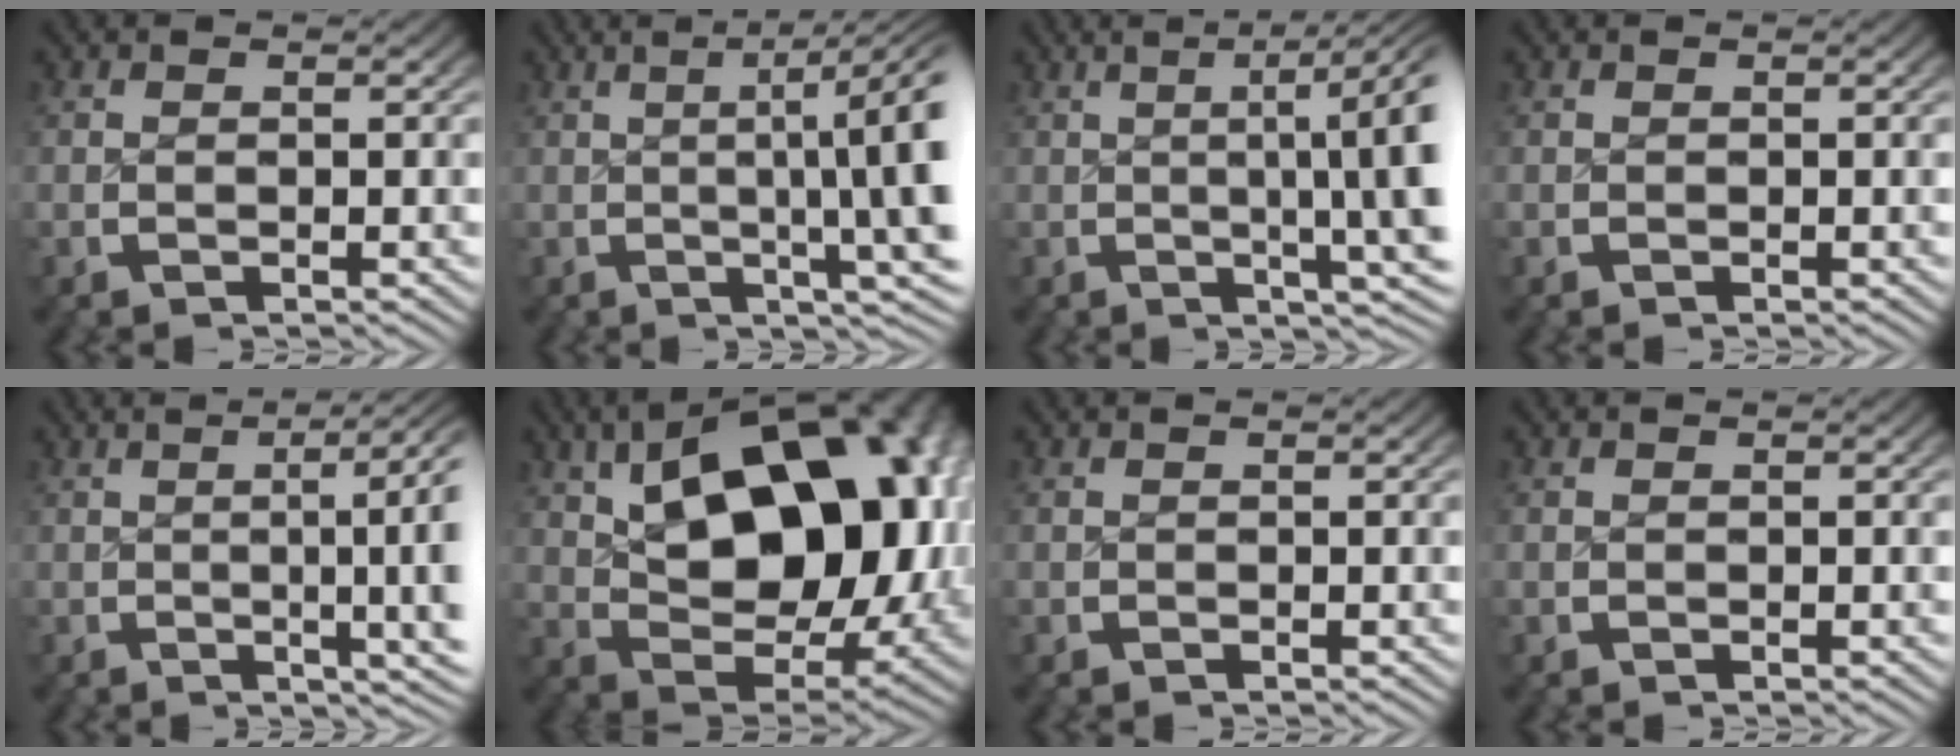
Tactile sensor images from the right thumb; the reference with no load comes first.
{"total": 9.7, "force": [1.4, 3.2, 9.0], "torque": [-0.106, 0.012, 0.011]}
{"total": 8.8, "force": [1.6, 2.8, 8.1], "torque": [-0.095, 0.013, 0.013]}
{"total": 0.0}
{"total": 6.7, "force": [0.9, 2.1, 6.4], "torque": [-0.083, 0.010, 0.005]}
{"total": 19.9, "force": [2.7, 12.0, 15.7], "torque": [-0.231, -0.028, 0.056]}
{"total": 0.0}
{"total": 0.0}